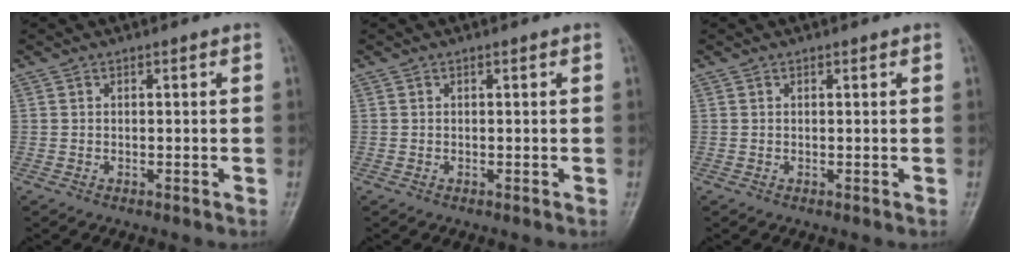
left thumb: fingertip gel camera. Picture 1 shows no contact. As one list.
[{"total": 0.0}, {"total": 0.0}]